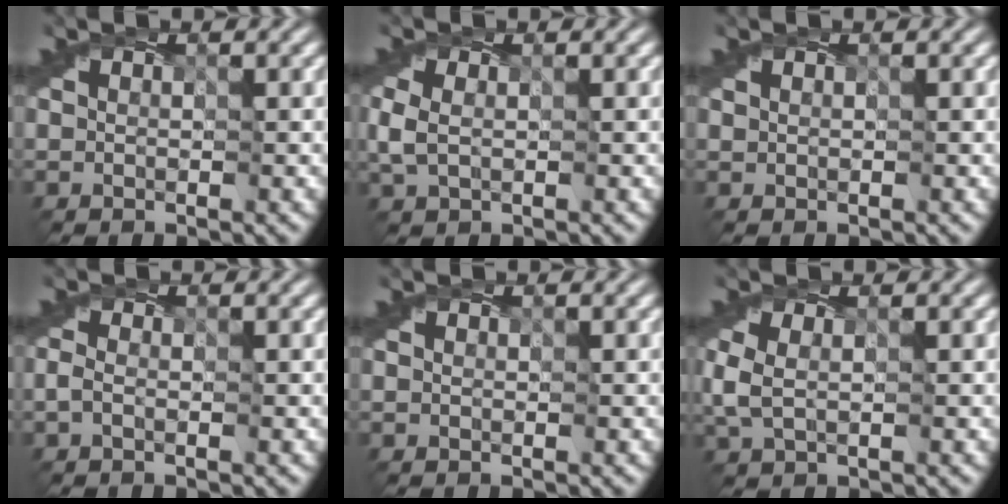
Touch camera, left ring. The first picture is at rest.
{"total": 1.7, "force": [-0.1, 1.2, 1.2], "torque": [-0.036, 0.000, -0.001]}
{"total": 0.0}
{"total": 0.6, "force": [-0.5, 0.2, 0.3], "torque": [-0.012, 0.002, -0.013]}
{"total": 0.0}
{"total": 2.0, "force": [0.0, 1.2, 1.5], "torque": [-0.046, 0.000, 0.002]}